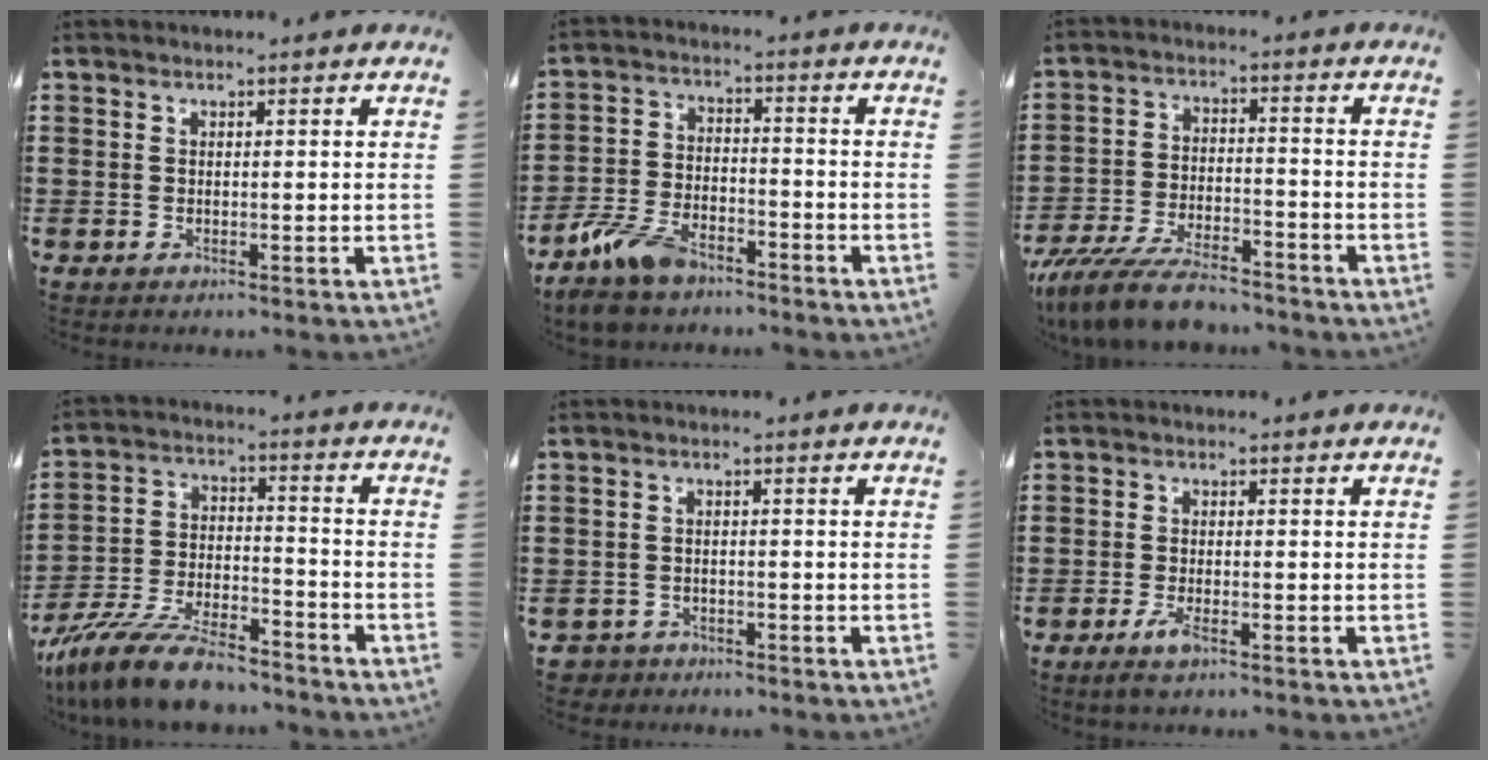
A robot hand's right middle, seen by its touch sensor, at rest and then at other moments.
{"total": 7.8, "force": [-6.1, 3.0, 3.7], "torque": [-0.088, 0.006, -0.119]}
{"total": 8.6, "force": [-7.5, 1.8, 3.8], "torque": [-0.083, 0.011, -0.144]}
{"total": 10.5, "force": [-9.3, 2.0, 4.5], "torque": [-0.095, 0.023, -0.182]}
{"total": 2.1, "force": [-1.9, 0.7, -0.2], "torque": [-0.005, 0.000, -0.045]}
{"total": 3.0, "force": [-1.5, 0.8, 2.5], "torque": [-0.054, -0.005, -0.030]}